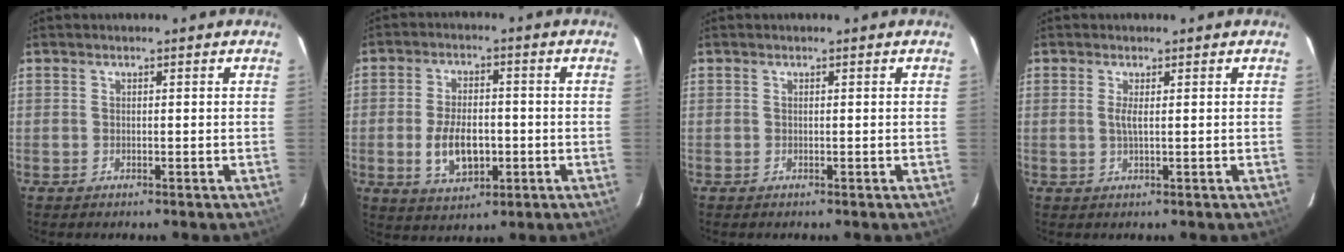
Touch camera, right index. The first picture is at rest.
{"total": 9.1, "force": [-2.1, 5.0, 7.3], "torque": [-0.149, -0.004, -0.027]}
{"total": 0.0}
{"total": 1.5, "force": [0.3, 0.1, 1.5], "torque": [-0.031, -0.002, 0.003]}